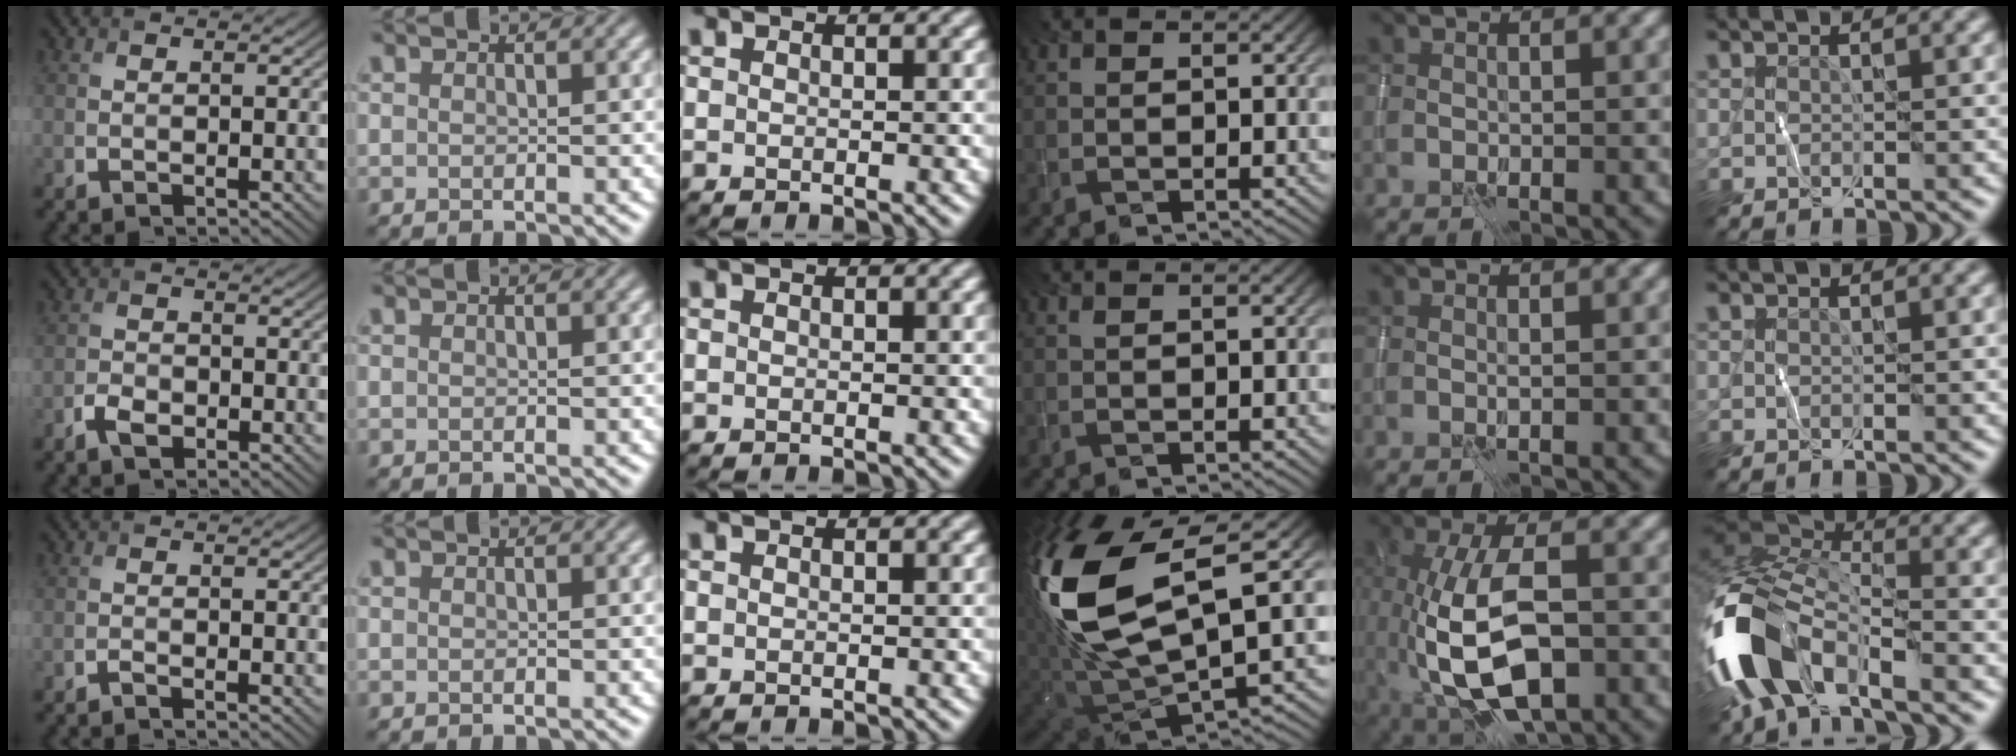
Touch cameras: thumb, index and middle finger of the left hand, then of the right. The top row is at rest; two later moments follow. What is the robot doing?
{"motion": "wipe", "object": "whiteboard"}